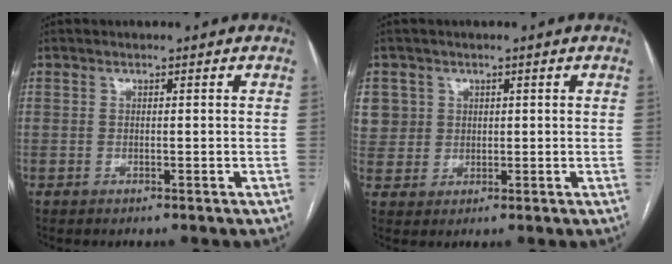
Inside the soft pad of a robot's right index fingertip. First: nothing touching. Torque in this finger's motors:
{"motor_torque": [0.48, 0.40, 0.18, 0.04]}